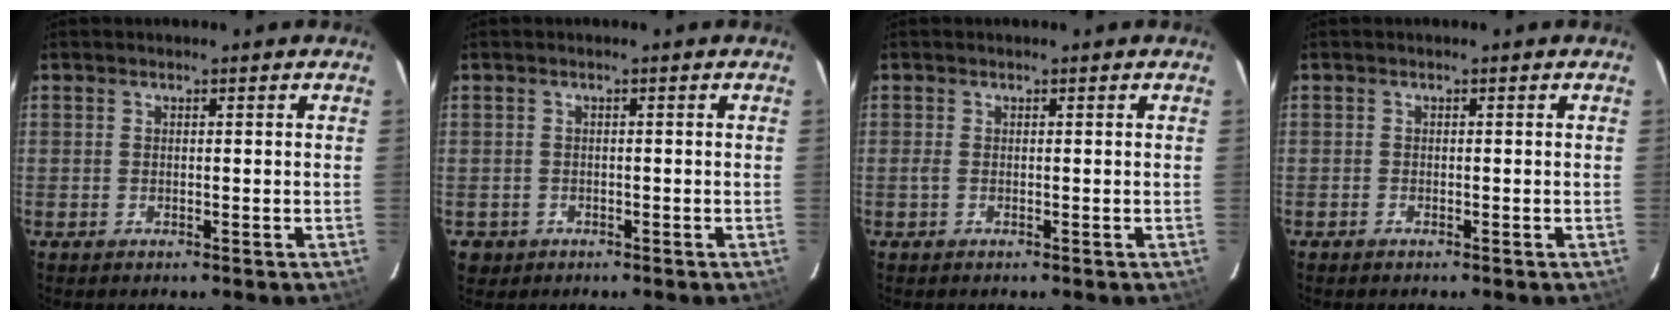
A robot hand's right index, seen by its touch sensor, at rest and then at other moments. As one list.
[{"total": 2.9, "force": [-1.0, 2.7, 0.5], "torque": [-0.015, 0.004, -0.009]}, {"total": 0.7, "force": [-0.1, 0.1, 0.7], "torque": [-0.017, 0.000, -0.004]}, {"total": 0.6, "force": [-0.5, 0.2, 0.1], "torque": [-0.002, 0.002, -0.011]}]